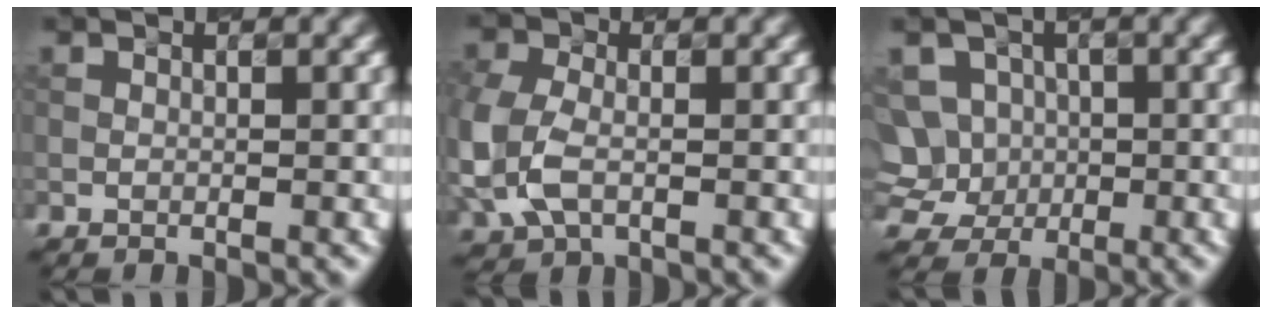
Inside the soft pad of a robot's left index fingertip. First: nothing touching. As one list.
[{"total": 5.1, "force": [-1.0, 3.7, 3.4], "torque": [-0.100, -0.003, -0.023]}, {"total": 5.6, "force": [0.2, 5.4, 1.5], "torque": [-0.024, 0.033, -0.018]}]